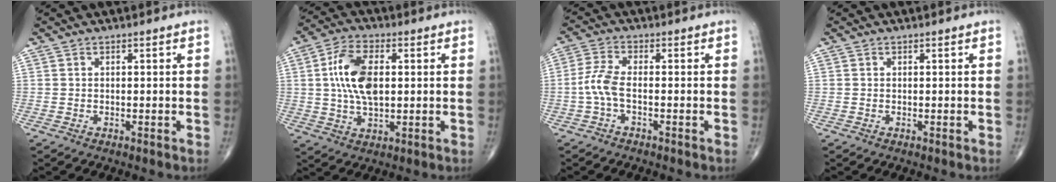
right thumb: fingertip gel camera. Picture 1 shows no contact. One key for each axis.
{"total": 11.2, "fx": 1.4, "fy": 5.9, "fz": 9.4, "tx": -0.176, "ty": 0.004, "tz": 0.026}
{"total": 4.6, "fx": -1.2, "fy": 1.6, "fz": 4.1, "tx": -0.104, "ty": 0.011, "tz": -0.032}
{"total": 0.0}